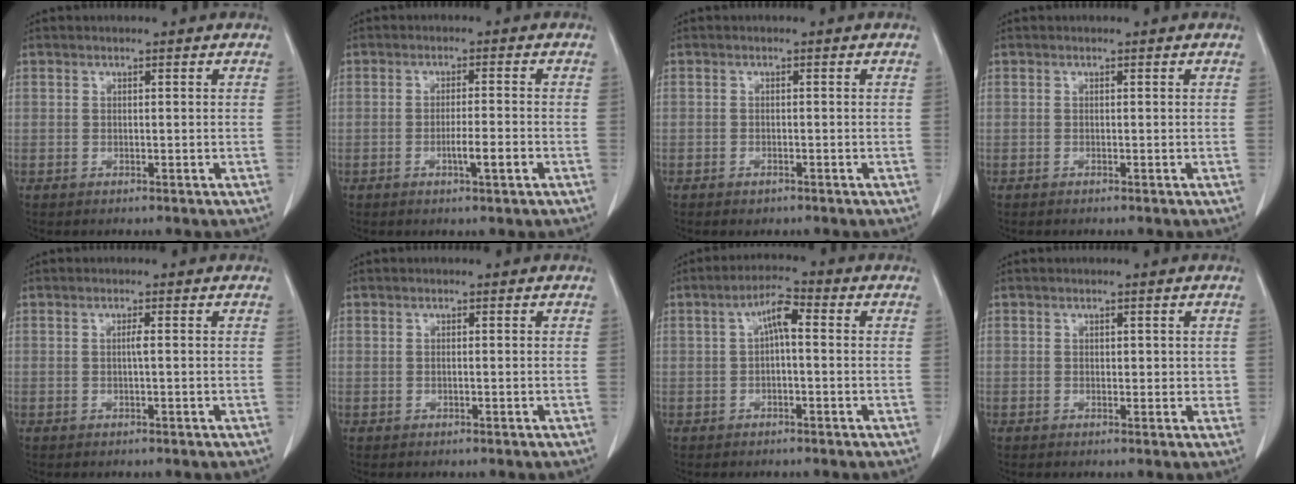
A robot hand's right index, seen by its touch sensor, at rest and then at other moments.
{"total": 5.2, "force": [-2.1, 0.0, 4.8], "torque": [-0.080, -0.004, -0.034]}
{"total": 1.1, "force": [-0.8, 0.6, 0.5], "torque": [-0.009, 0.000, -0.007]}
{"total": 0.0}
{"total": 0.8, "force": [0.0, -0.1, 0.8], "torque": [-0.014, 0.000, -0.002]}
{"total": 0.0}
{"total": 4.5, "force": [0.5, 1.2, 4.3], "torque": [-0.078, 0.019, 0.005]}
{"total": 1.8, "force": [0.4, 1.3, 1.2], "torque": [-0.010, 0.000, 0.006]}